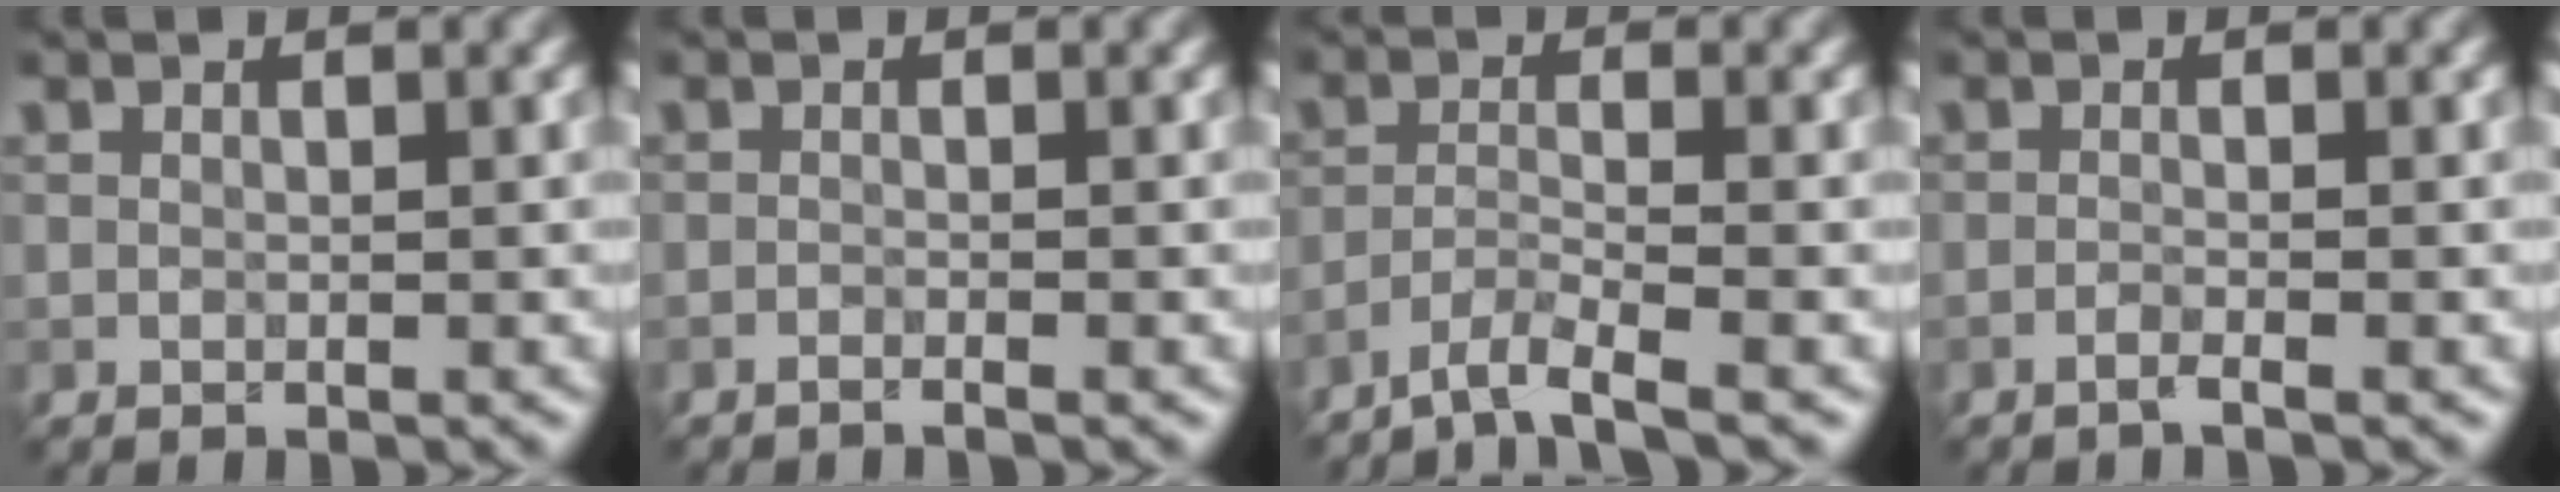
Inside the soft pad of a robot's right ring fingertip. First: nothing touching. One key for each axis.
{"total": 0.8, "fx": -0.7, "fy": 0.0, "fz": 0.5, "tx": -0.011, "ty": -0.001, "tz": -0.017}
{"total": 3.5, "fx": -2.9, "fy": 0.3, "fz": 1.9, "tx": -0.034, "ty": 0.000, "tz": -0.065}
{"total": 1.0, "fx": -0.7, "fy": 0.1, "fz": 0.7, "tx": -0.010, "ty": 0.000, "tz": -0.021}